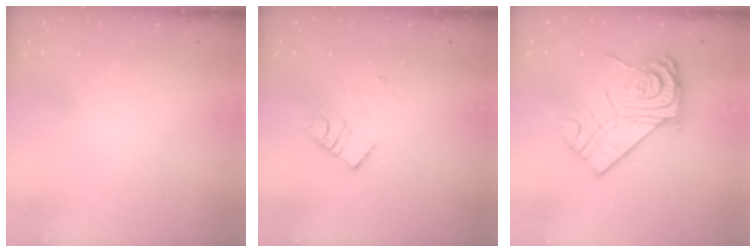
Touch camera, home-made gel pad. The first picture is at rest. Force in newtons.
{"total": 9.3, "press": 9.3, "slide": 0.5}
{"total": 17.3, "press": 17.2, "slide": 1.3}